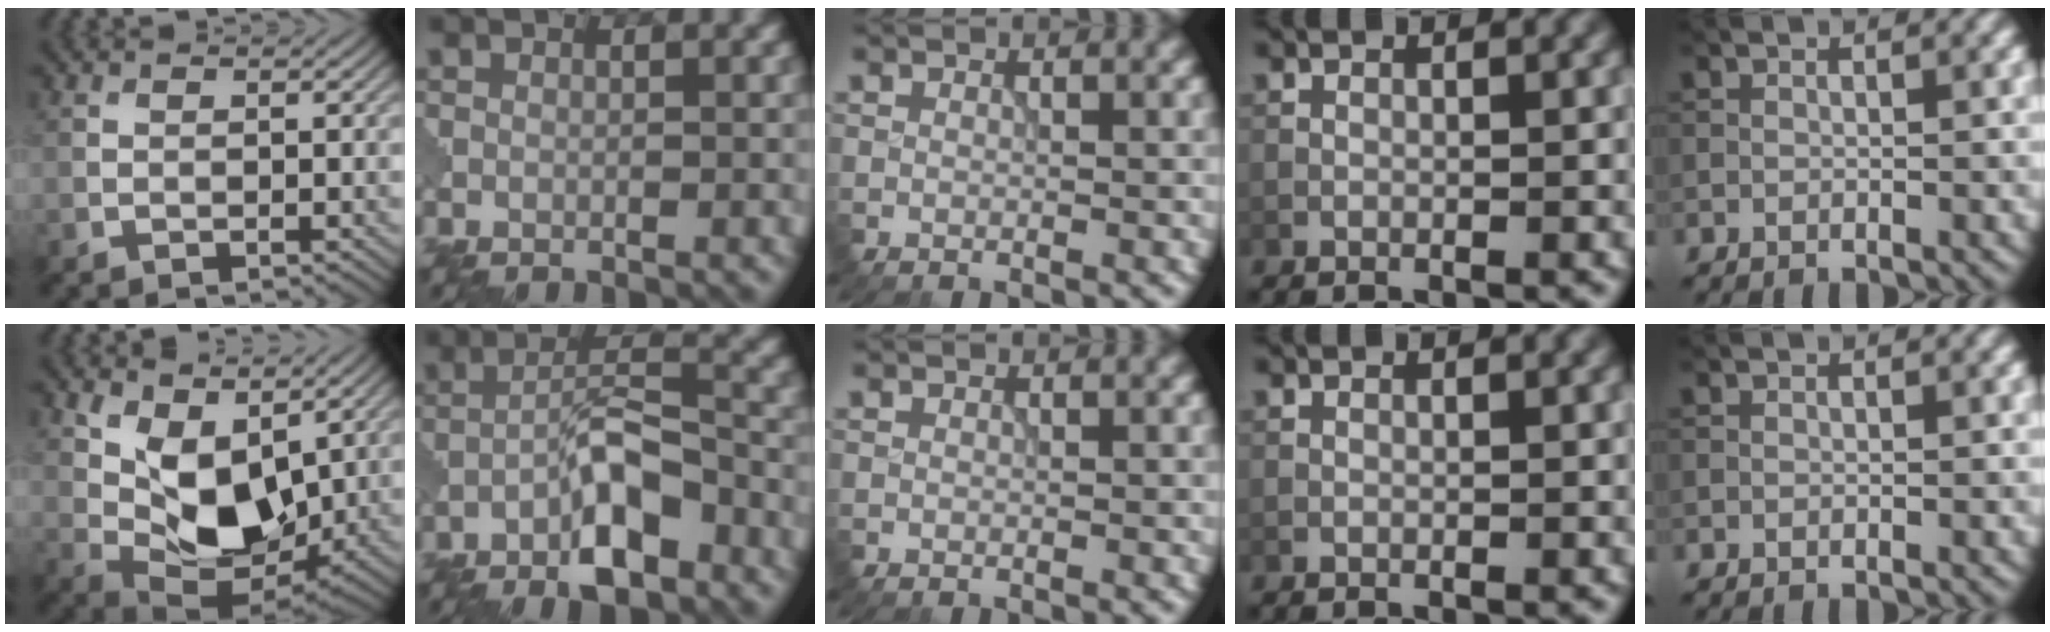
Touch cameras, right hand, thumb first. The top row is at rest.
{"thumb": {"total": 10.1, "force": [3.0, 5.9, 7.6], "torque": [-0.149, -0.010, 0.054]}, "index": {"total": 6.5, "force": [-3.8, 1.9, 5.0], "torque": [-0.083, 0.013, -0.070]}}